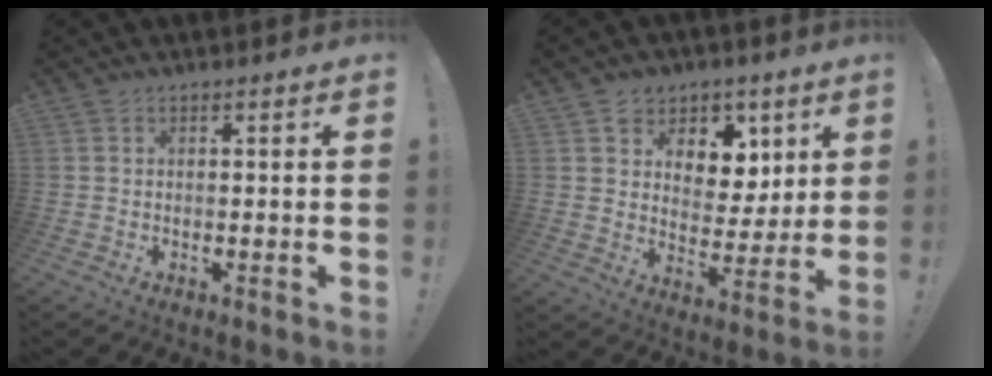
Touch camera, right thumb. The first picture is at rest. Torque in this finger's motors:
{"motor_torque": [1.03, 1.03, 0.59, 0.57, 0.03]}